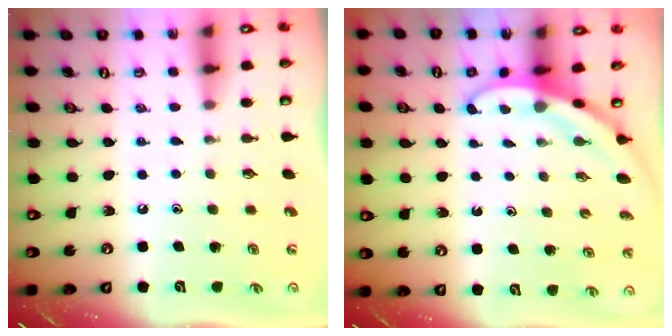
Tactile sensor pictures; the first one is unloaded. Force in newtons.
{"total": 3.3, "press": 3.3, "slide": 0.1}